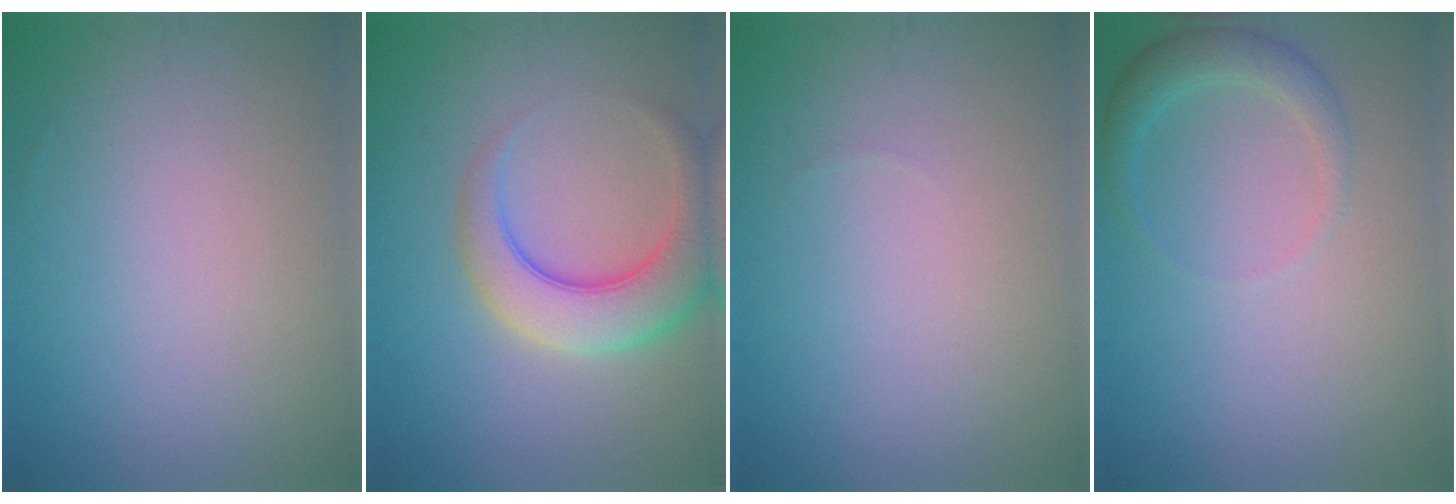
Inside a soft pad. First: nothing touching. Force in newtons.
{"total": 6.1, "press": 6.1, "slide": 0.5}
{"total": 0.0}
{"total": 2.1, "press": 2.1, "slide": 0.2}